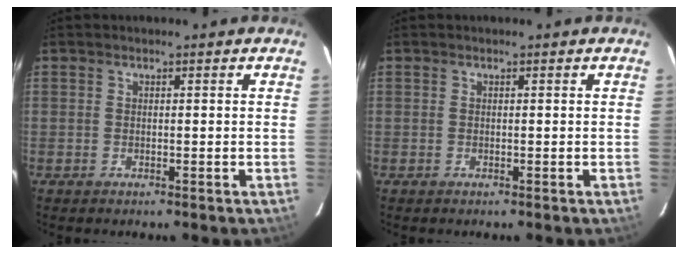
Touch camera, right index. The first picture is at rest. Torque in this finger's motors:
{"motor_torque": [0.00, 0.00, 0.02, 0.00]}